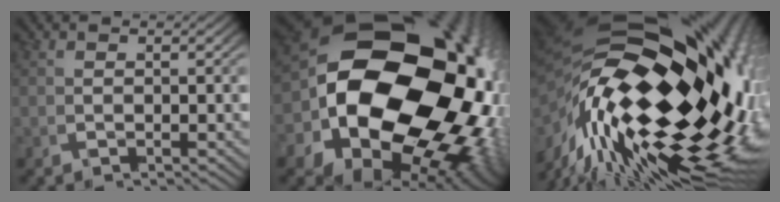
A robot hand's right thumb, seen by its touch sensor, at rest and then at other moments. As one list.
[{"total": 35.0, "force": [-0.8, 24.2, 25.2], "torque": [-0.411, -0.094, 0.021]}, {"total": 28.5, "force": [1.5, 18.4, 21.8], "torque": [-0.344, -0.038, 0.029]}]